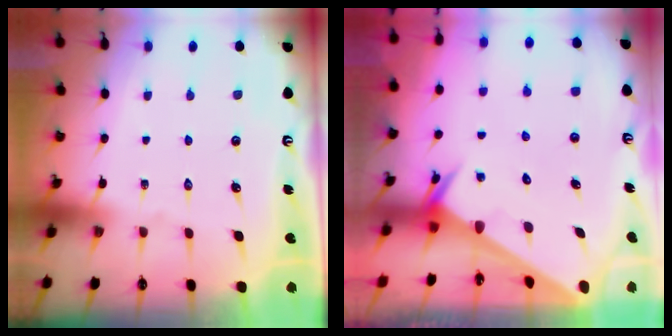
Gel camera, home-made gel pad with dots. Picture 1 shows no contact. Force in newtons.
{"total": 2.5, "press": 2.5, "slide": 0.0}